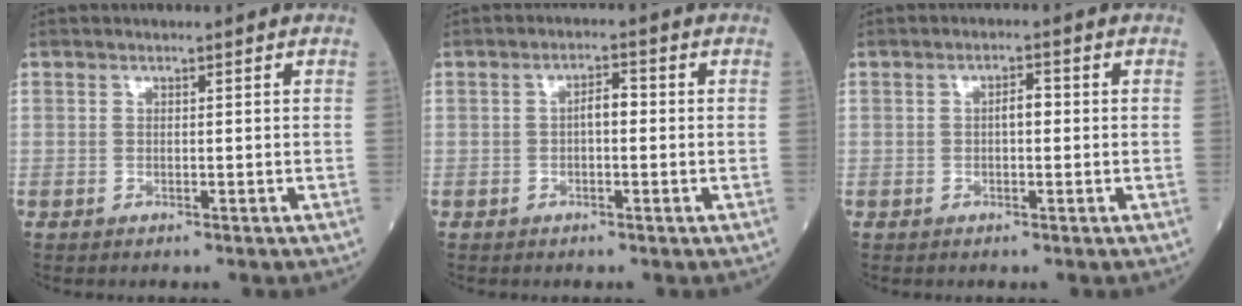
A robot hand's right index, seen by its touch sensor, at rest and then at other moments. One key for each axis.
{"total": 2.4, "fx": -0.1, "fy": 0.9, "fz": 2.3, "tx": -0.033, "ty": 0.009, "tz": -0.004}
{"total": 2.0, "fx": 0.0, "fy": 0.7, "fz": 1.8, "tx": -0.027, "ty": 0.005, "tz": -0.003}